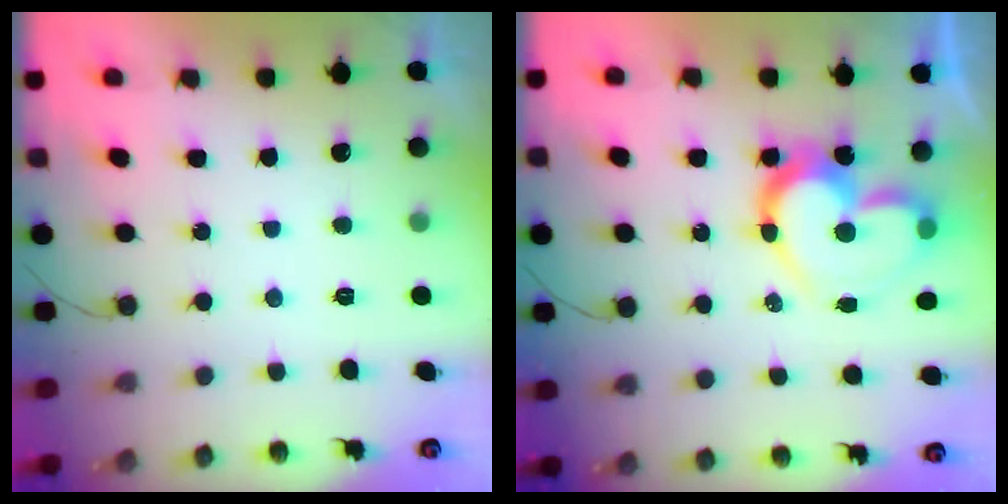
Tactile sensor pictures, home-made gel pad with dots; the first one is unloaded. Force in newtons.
{"total": 16.5, "press": 16.5, "slide": 1.5}